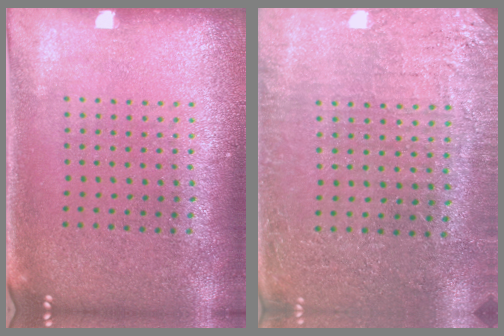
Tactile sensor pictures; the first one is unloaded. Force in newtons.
{"total": 2.9, "press": 2.9, "slide": 0.4}